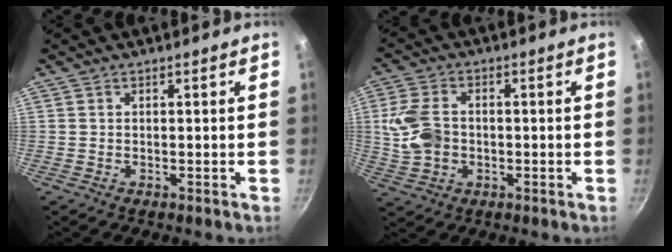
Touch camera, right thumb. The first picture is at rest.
{"total": 8.5, "force": [-0.3, 6.1, 5.9], "torque": [-0.117, 0.010, -0.005]}